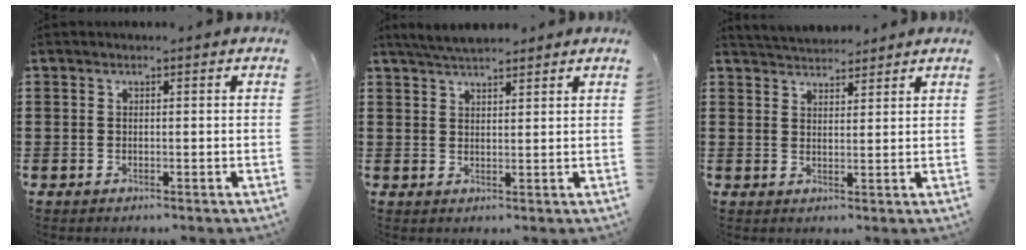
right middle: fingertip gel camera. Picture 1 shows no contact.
{"total": 4.0, "force": [3.8, 0.7, 1.2], "torque": [-0.036, -0.006, 0.071]}
{"total": 3.4, "force": [3.4, 0.5, -0.2], "torque": [-0.007, -0.013, 0.065]}